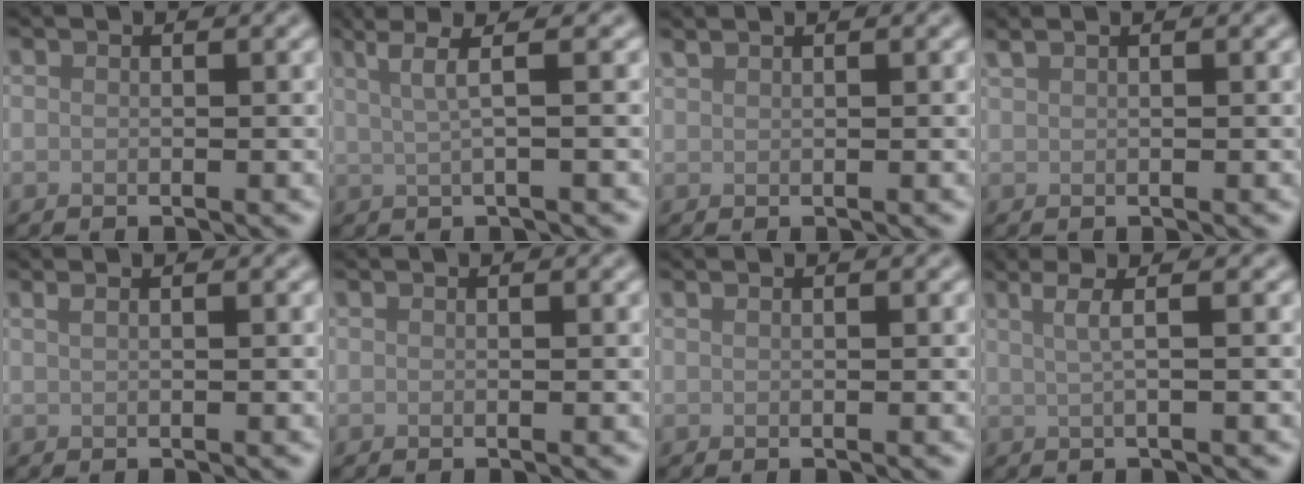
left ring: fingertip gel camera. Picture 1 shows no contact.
{"total": 3.4, "force": [1.6, 0.6, 3.0], "torque": [-0.049, 0.005, 0.023]}
{"total": 0.9, "force": [0.8, 0.1, 0.2], "torque": [-0.003, 0.002, 0.017]}
{"total": 1.0, "force": [0.8, 0.2, 0.5], "torque": [-0.012, 0.004, 0.015]}
{"total": 1.6, "force": [0.9, 0.8, 1.1], "torque": [-0.008, -0.002, 0.000]}
{"total": 0.0}
{"total": 0.9, "force": [0.5, 0.4, 0.6], "torque": [-0.005, 0.000, 0.001]}
{"total": 3.2, "force": [1.3, 1.2, 2.7], "torque": [-0.033, 0.005, -0.008]}